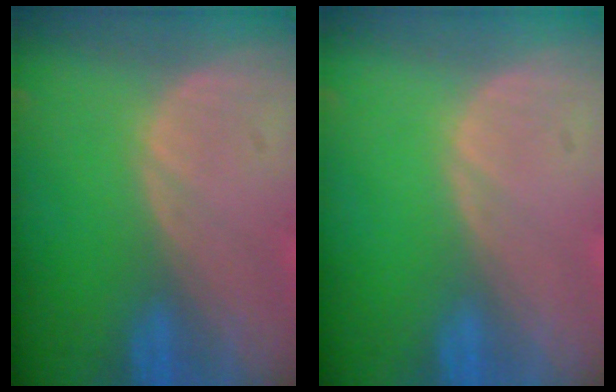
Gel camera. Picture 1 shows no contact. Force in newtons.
{"total": 0.0}